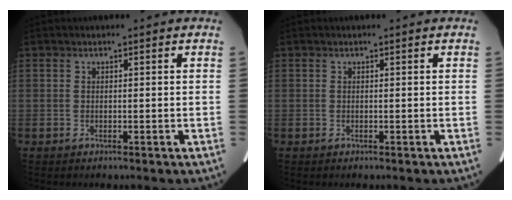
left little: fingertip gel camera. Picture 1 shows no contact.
{"total": 0.0}